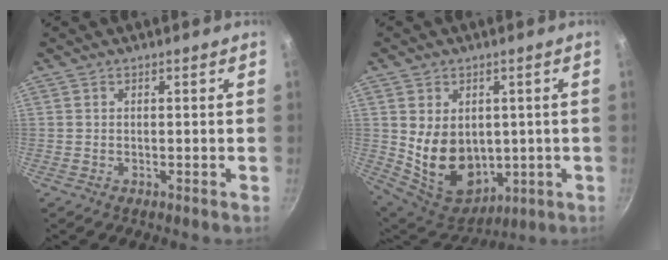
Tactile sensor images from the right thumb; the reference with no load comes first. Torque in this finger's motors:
{"motor_torque": [-1.13, 1.35, 0.71, 0.99, 0.14]}